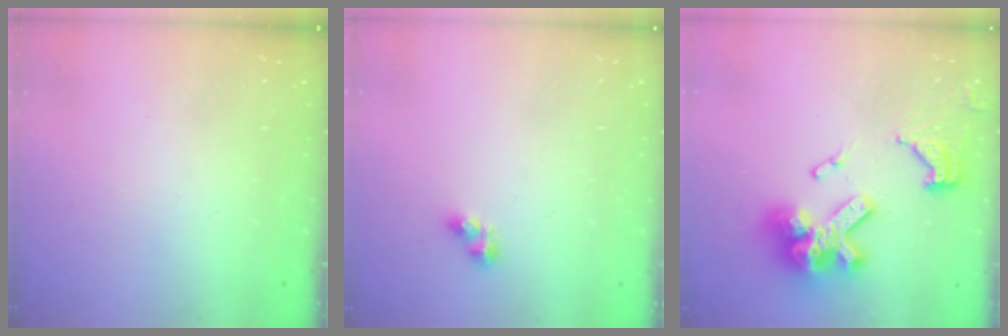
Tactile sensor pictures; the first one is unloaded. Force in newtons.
{"total": 6.1, "press": 6.1, "slide": 0.7}
{"total": 20.2, "press": 20.1, "slide": 2.1}